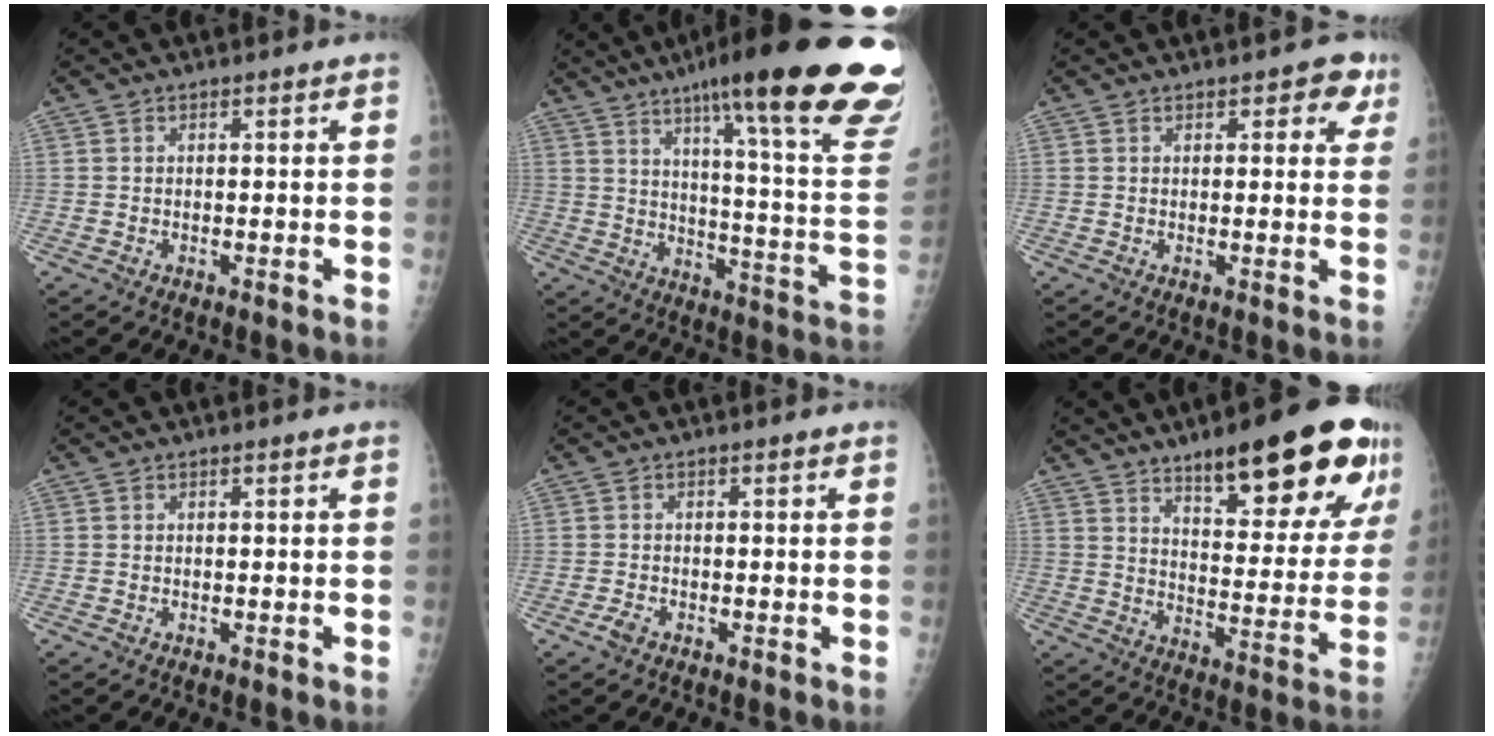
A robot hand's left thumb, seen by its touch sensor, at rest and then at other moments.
{"total": 31.4, "force": [21.5, 3.9, 22.6], "torque": [-0.253, -0.089, 0.288]}
{"total": 4.4, "force": [2.4, 2.4, 2.8], "torque": [0.005, -0.004, 0.019]}
{"total": 0.0}
{"total": 1.6, "force": [-1.0, 0.8, 0.9], "torque": [-0.023, -0.001, -0.021]}
{"total": 24.6, "force": [14.6, 6.7, 18.5], "torque": [-0.220, -0.056, 0.213]}